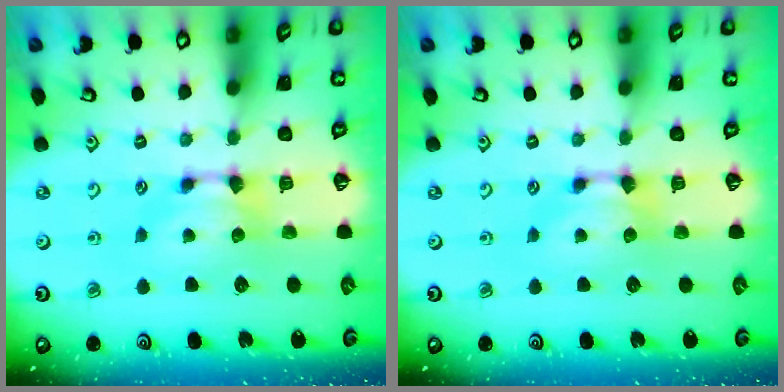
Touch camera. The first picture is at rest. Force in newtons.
{"total": 0.0}